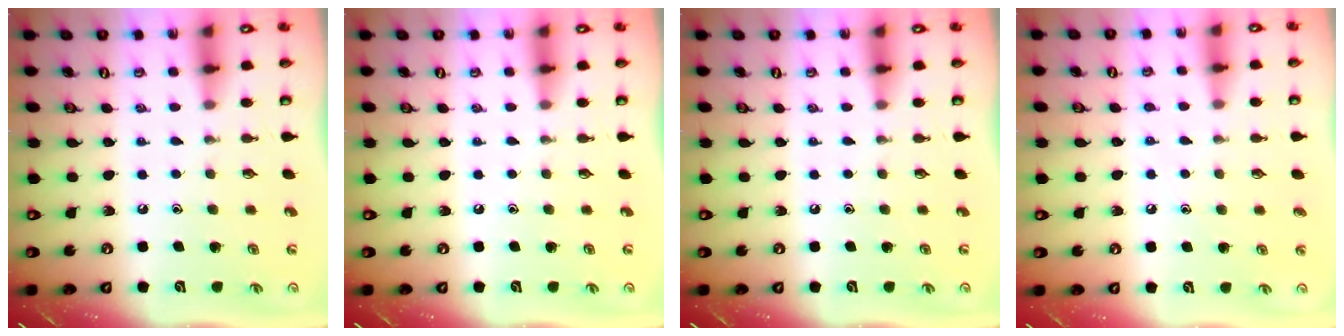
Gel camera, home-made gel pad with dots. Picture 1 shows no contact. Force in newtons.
{"total": 0.0}
{"total": 0.0}
{"total": 3.5, "press": 3.5, "slide": 0.4}